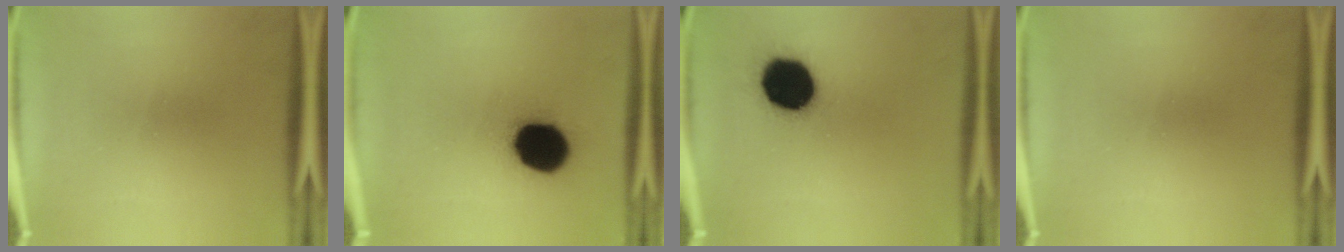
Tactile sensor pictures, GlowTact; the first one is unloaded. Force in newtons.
{"total": 18.0}
{"total": 16.4}
{"total": 0.0}